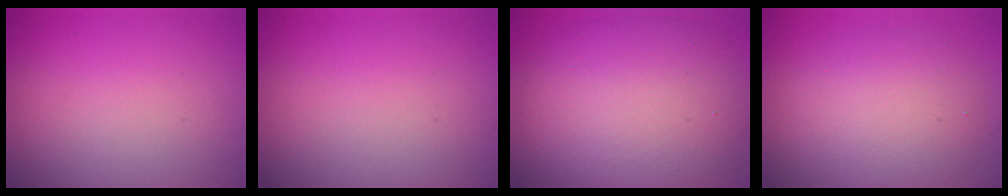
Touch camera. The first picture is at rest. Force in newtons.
{"total": 0.0}
{"total": 11.6, "press": 11.6, "slide": 0.7}
{"total": 5.8, "press": 5.8, "slide": 0.3}